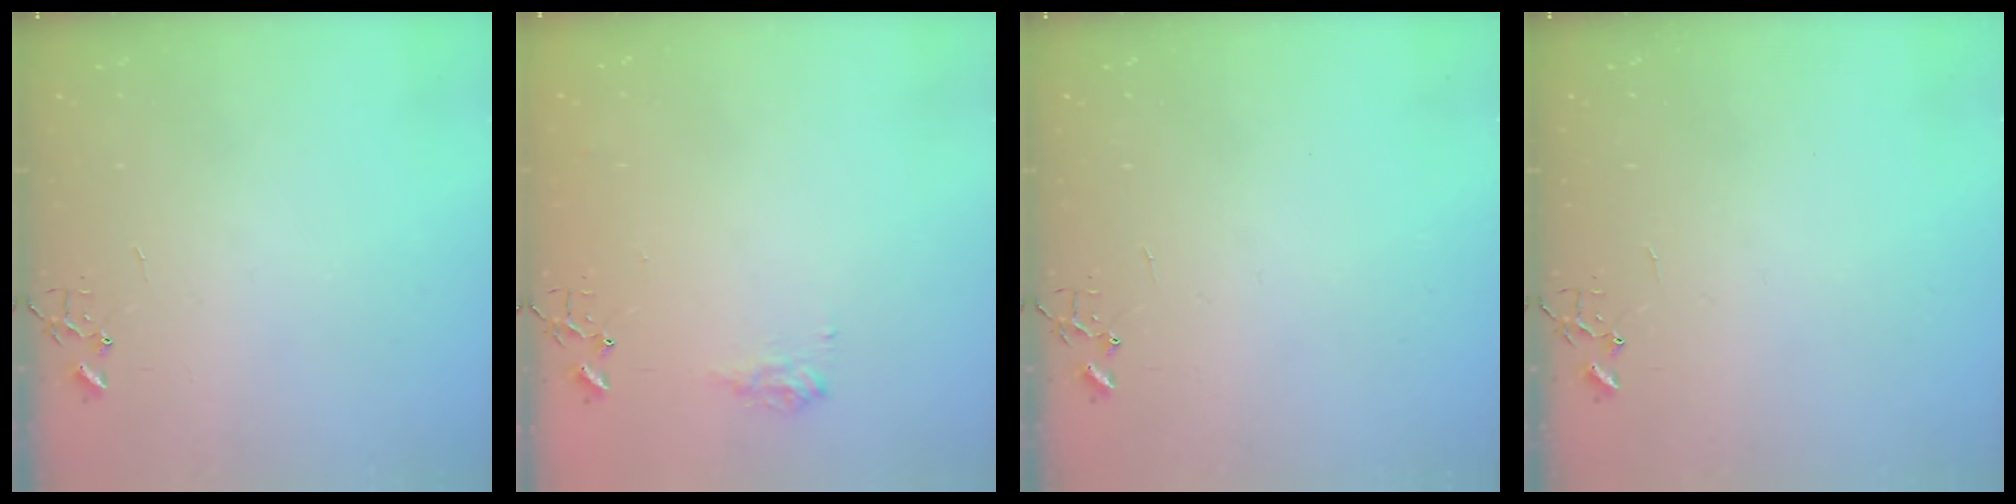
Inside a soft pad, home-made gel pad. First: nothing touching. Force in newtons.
{"total": 8.0, "press": 8.0, "slide": 0.4}
{"total": 0.0}
{"total": 0.0}